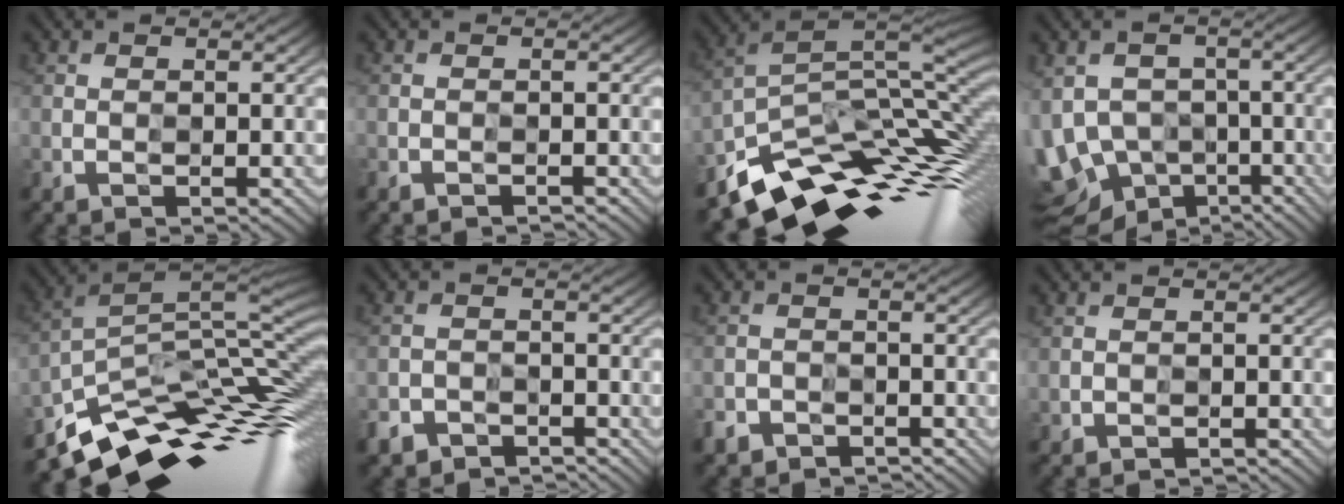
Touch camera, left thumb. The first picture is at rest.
{"total": 1.0, "force": [-0.8, -0.3, -0.5], "torque": [0.007, 0.001, -0.016]}
{"total": 14.0, "force": [-6.9, 6.9, 10.1], "torque": [-0.196, -0.021, -0.127]}
{"total": 8.6, "force": [-2.4, 7.4, 3.7], "torque": [-0.096, -0.012, -0.044]}
{"total": 12.4, "force": [-6.7, 5.1, 9.1], "torque": [-0.170, -0.009, -0.120]}
{"total": 2.5, "force": [-2.2, 0.7, -1.0], "torque": [0.019, 0.001, -0.049]}
{"total": 2.3, "force": [-2.0, 0.4, -1.1], "torque": [0.021, 0.001, -0.045]}
{"total": 0.6, "force": [-0.3, 0.5, -0.2], "torque": [0.007, -0.002, -0.002]}